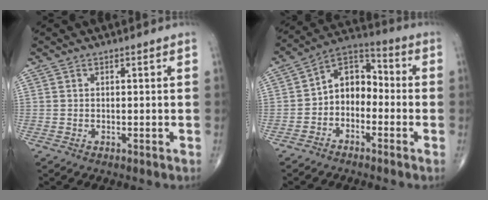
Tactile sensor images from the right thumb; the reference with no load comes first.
{"total": 8.9, "force": [-2.1, 6.5, 5.6], "torque": [-0.063, 0.046, -0.057]}